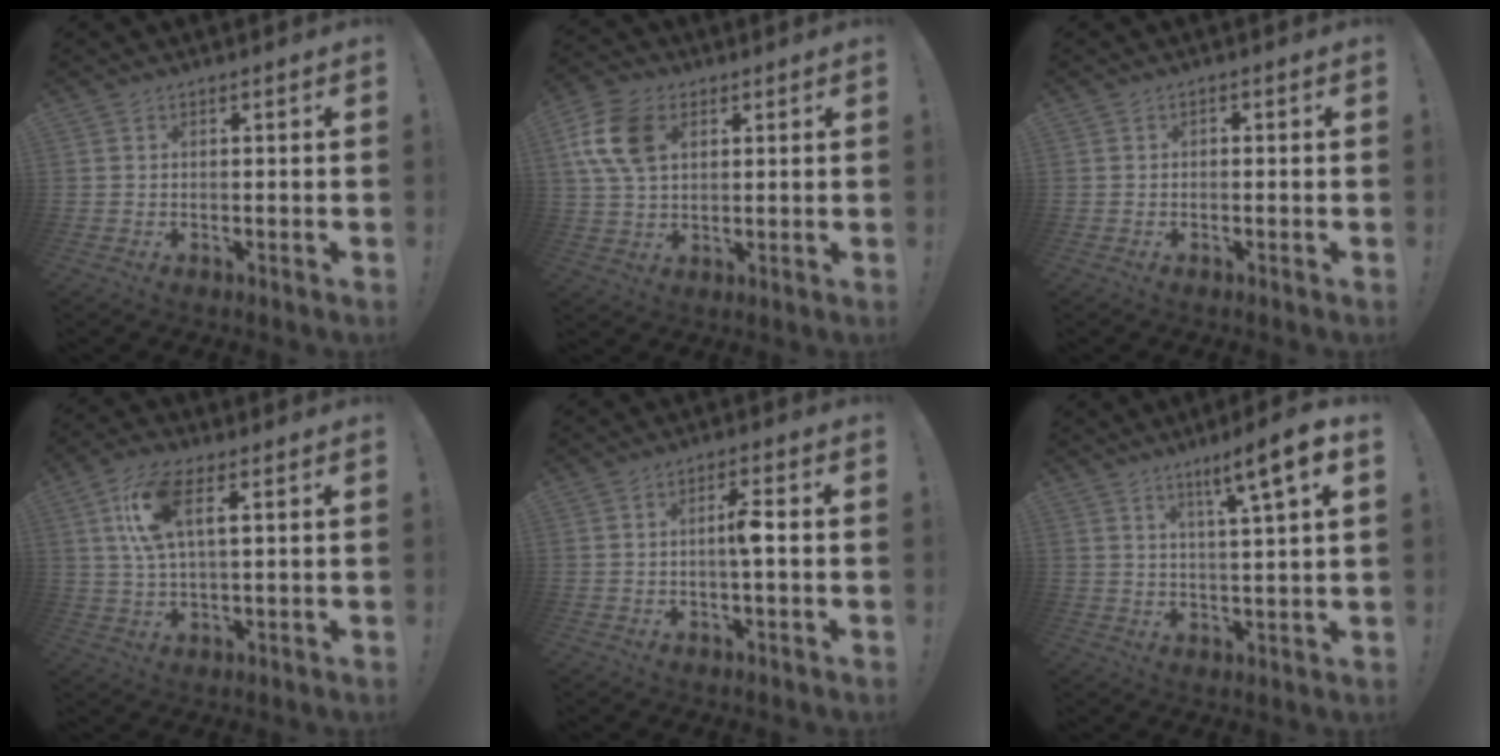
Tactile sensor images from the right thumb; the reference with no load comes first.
{"total": 12.9, "force": [4.0, 8.8, 8.6], "torque": [-0.174, 0.005, 0.077]}
{"total": 1.0, "force": [-0.8, 0.5, 0.2], "torque": [-0.003, 0.004, -0.016]}
{"total": 11.7, "force": [4.2, 5.1, 9.6], "torque": [-0.185, -0.002, 0.076]}
{"total": 5.2, "force": [-0.4, 0.6, 5.2], "torque": [-0.085, 0.001, -0.011]}
{"total": 9.2, "force": [4.8, -0.2, 7.9], "torque": [-0.110, -0.030, 0.064]}